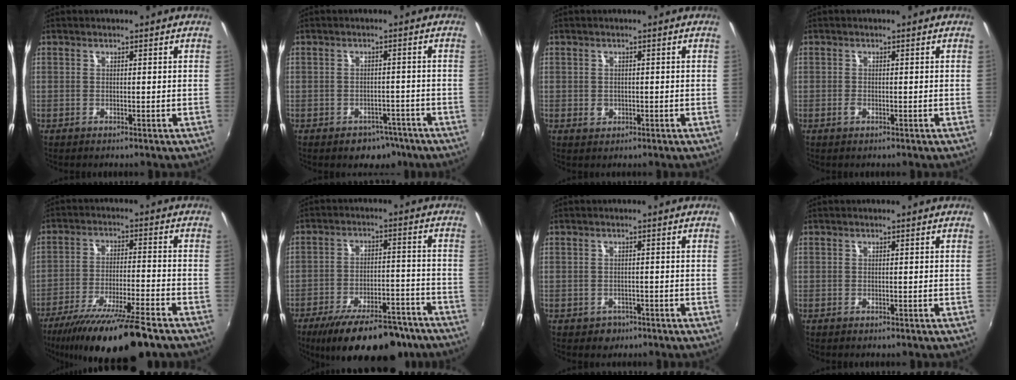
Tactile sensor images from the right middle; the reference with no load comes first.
{"total": 5.2, "force": [-3.4, 3.6, 1.4], "torque": [-0.029, 0.007, -0.034]}
{"total": 1.7, "force": [-0.2, 1.6, 0.5], "torque": [-0.008, 0.000, 0.000]}
{"total": 0.7, "force": [-0.5, 0.2, 0.4], "torque": [-0.008, 0.000, -0.010]}
{"total": 17.6, "force": [-13.7, 1.5, 10.9], "torque": [-0.206, -0.041, -0.225]}
{"total": 19.9, "force": [-15.4, 6.7, 10.6], "torque": [-0.186, -0.020, -0.214]}
{"total": 3.0, "force": [-1.5, 2.5, 0.6], "torque": [-0.020, -0.003, -0.017]}
{"total": 0.6, "force": [-0.5, 0.4, 0.1], "torque": [-0.004, -0.003, -0.008]}